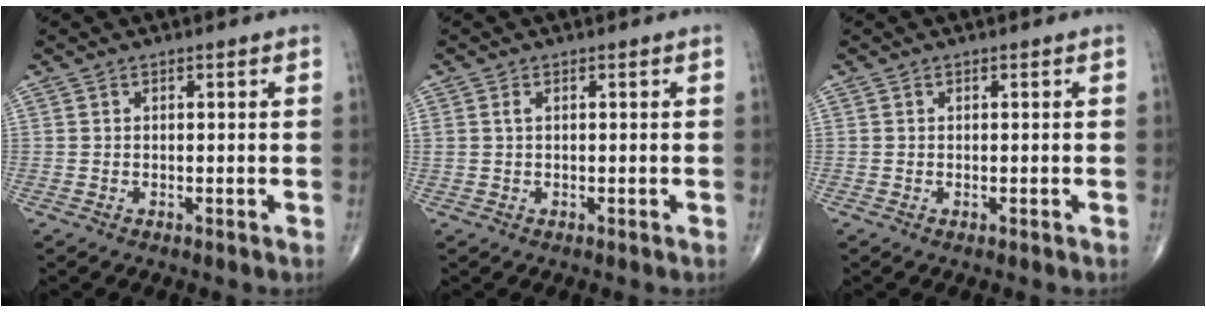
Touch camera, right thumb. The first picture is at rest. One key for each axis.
{"total": 1.0, "fx": 0.3, "fy": 0.5, "fz": 0.8, "tx": -0.022, "ty": 0.006, "tz": 0.008}
{"total": 0.0}